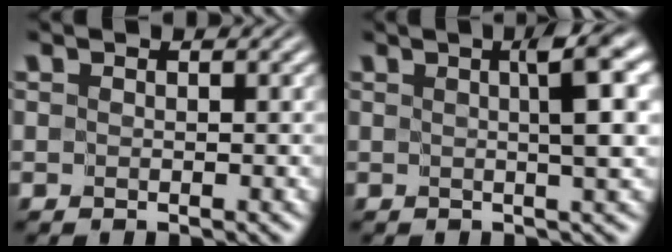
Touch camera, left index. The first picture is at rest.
{"total": 4.5, "force": [1.0, 0.6, 4.4], "torque": [-0.050, 0.010, 0.011]}